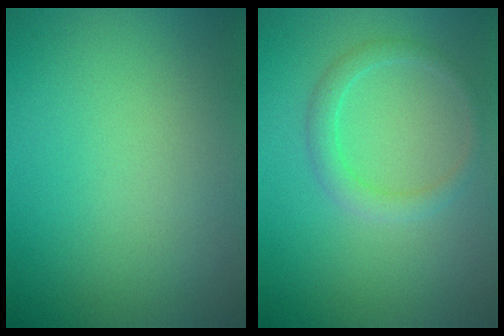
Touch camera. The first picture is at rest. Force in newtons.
{"total": 1.8, "press": 1.8, "slide": 0.0}